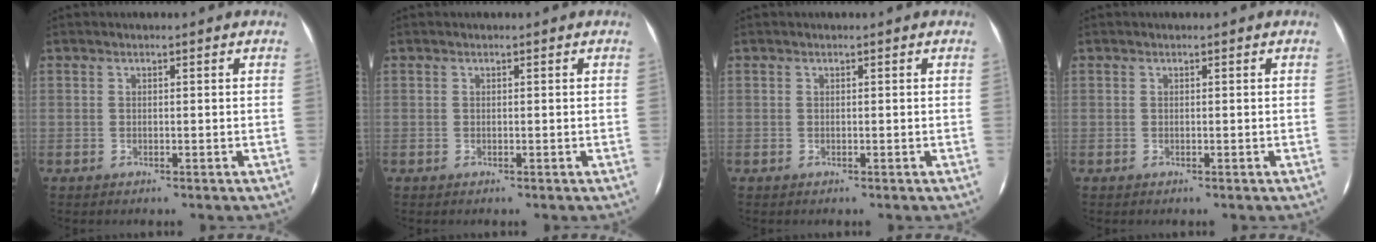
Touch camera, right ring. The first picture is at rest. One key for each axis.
{"total": 0.0}
{"total": 0.0}
{"total": 0.0}